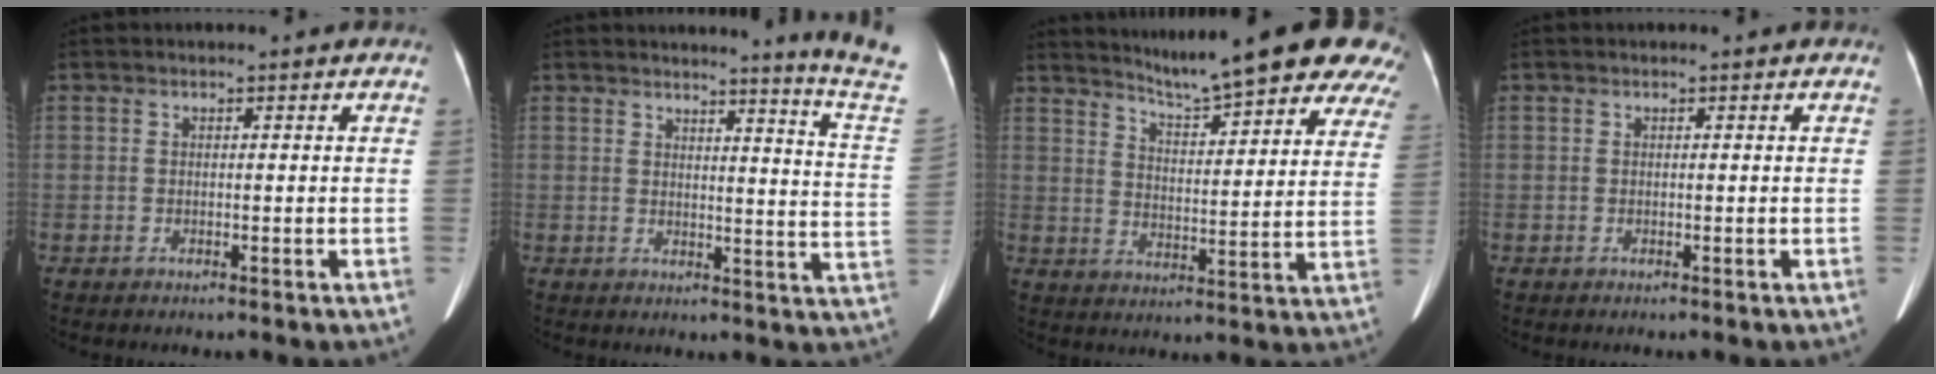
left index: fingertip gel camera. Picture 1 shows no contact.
{"total": 10.9, "force": [10.0, -3.5, 2.9], "torque": [-0.039, -0.112, 0.100]}
{"total": 19.9, "force": [17.0, 2.0, 10.3], "torque": [-0.139, -0.027, 0.215]}
{"total": 0.0}